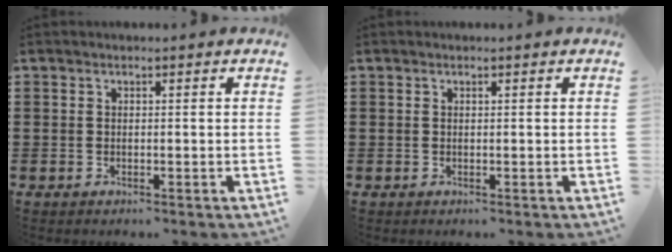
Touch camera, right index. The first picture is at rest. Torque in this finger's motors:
{"motor_torque": [0.11, 0.06, 0.04, -0.01]}